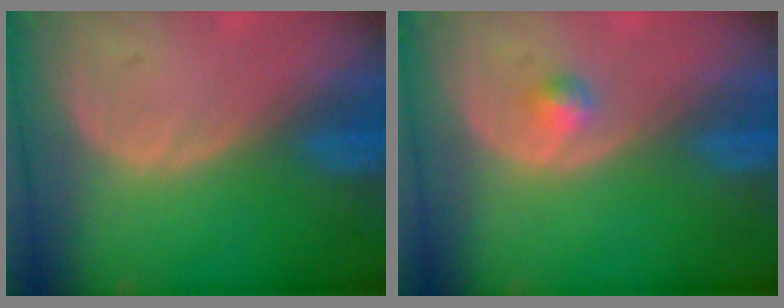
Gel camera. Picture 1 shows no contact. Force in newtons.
{"total": 1.5, "press": 1.5, "slide": 0.3}